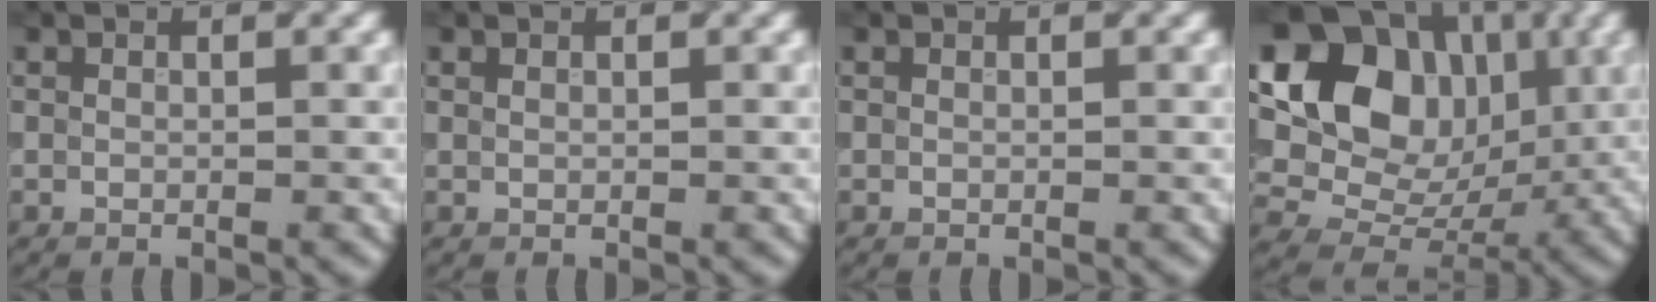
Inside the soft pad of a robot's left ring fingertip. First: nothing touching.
{"total": 0.0}
{"total": 0.0}
{"total": 15.6, "force": [3.9, 12.5, 8.4], "torque": [-0.158, 0.043, 0.067]}